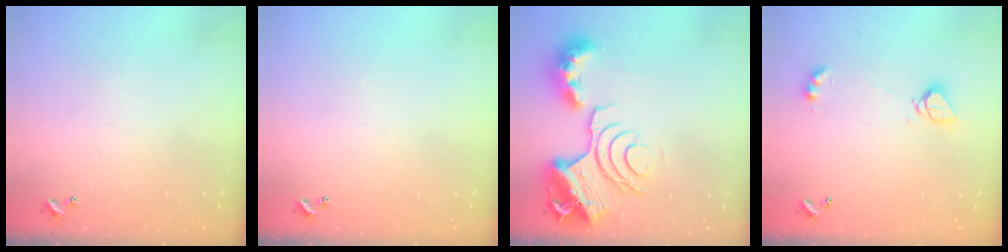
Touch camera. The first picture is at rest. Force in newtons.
{"total": 0.0}
{"total": 14.3, "press": 14.2, "slide": 1.1}
{"total": 4.9, "press": 4.9, "slide": 0.2}